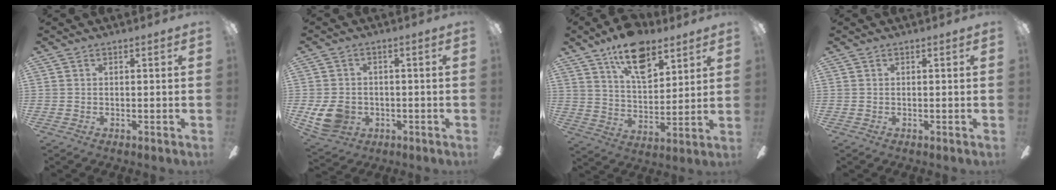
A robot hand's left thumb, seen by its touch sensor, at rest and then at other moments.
{"total": 8.5, "force": [-2.0, 6.9, 4.7], "torque": [-0.111, 0.010, -0.036]}
{"total": 15.2, "force": [9.9, 7.3, 8.9], "torque": [-0.146, -0.039, 0.174]}
{"total": 0.0}